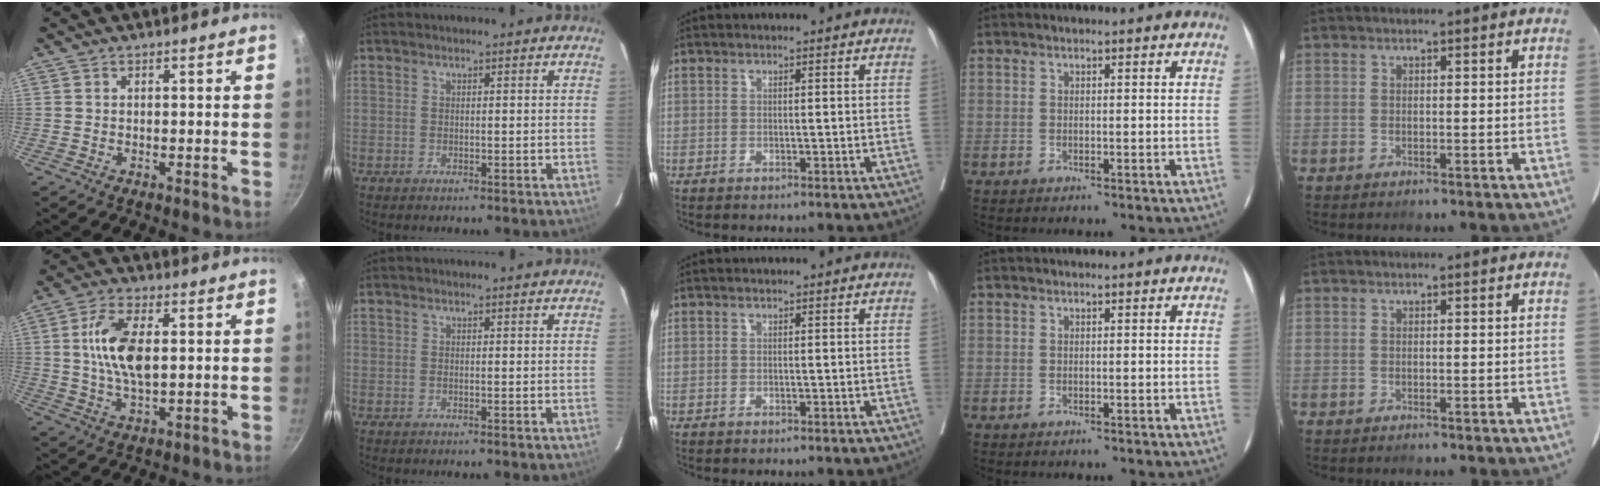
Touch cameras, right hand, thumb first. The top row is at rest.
{"thumb": {"total": 11.2, "force": [1.5, 5.2, 9.8], "torque": [-0.194, -0.002, 0.030]}}